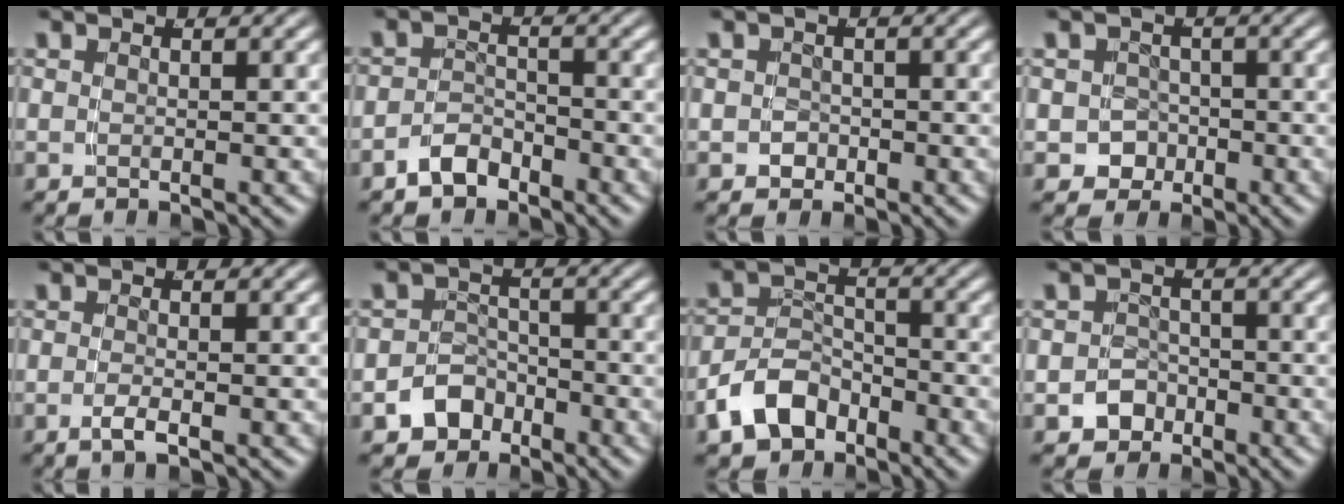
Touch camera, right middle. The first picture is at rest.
{"total": 2.8, "force": [-2.5, 1.2, 0.7], "torque": [-0.009, -0.001, -0.045]}
{"total": 1.9, "force": [-0.8, 1.8, 0.3], "torque": [-0.012, -0.010, -0.013]}
{"total": 6.8, "force": [-1.8, 6.3, 1.5], "torque": [-0.053, -0.029, -0.031]}
{"total": 1.4, "force": [-0.8, -0.1, 1.1], "torque": [-0.028, -0.003, -0.014]}
{"total": 5.0, "force": [-2.7, 4.1, 0.8], "torque": [-0.031, -0.013, -0.049]}
{"total": 4.6, "force": [-2.9, 3.0, 2.0], "torque": [-0.028, 0.001, -0.054]}
{"total": 5.4, "force": [-2.2, 4.8, 0.8], "torque": [-0.028, -0.012, -0.043]}